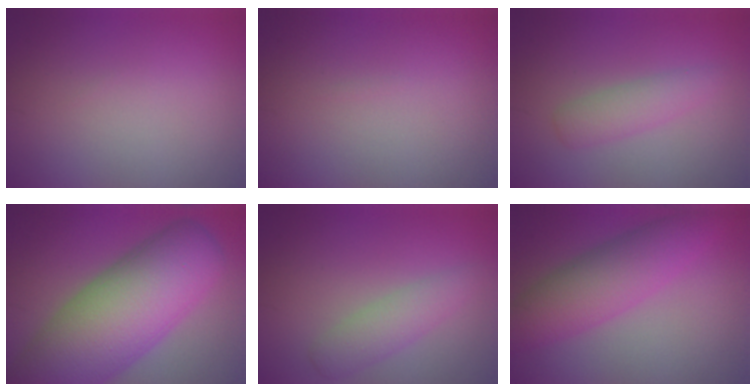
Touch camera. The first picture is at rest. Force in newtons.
{"total": 0.0}
{"total": 2.4, "press": 2.4, "slide": 0.0}
{"total": 14.3, "press": 14.3, "slide": 0.9}
{"total": 2.8, "press": 2.8, "slide": 0.1}
{"total": 6.2, "press": 6.2, "slide": 0.1}